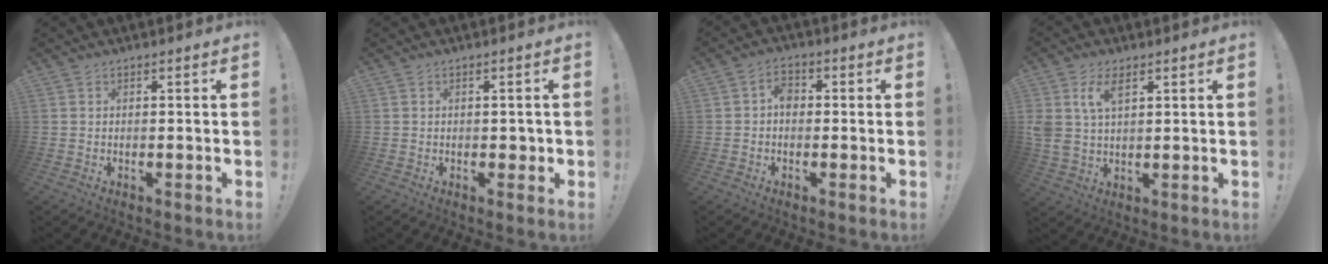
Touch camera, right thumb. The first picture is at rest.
{"total": 1.8, "force": [-0.2, 1.5, 1.0], "torque": [-0.013, 0.005, -0.004]}
{"total": 4.2, "force": [-0.3, 2.9, 3.0], "torque": [-0.053, 0.009, -0.005]}
{"total": 7.7, "force": [3.6, 4.4, 5.2], "torque": [-0.118, -0.004, 0.067]}